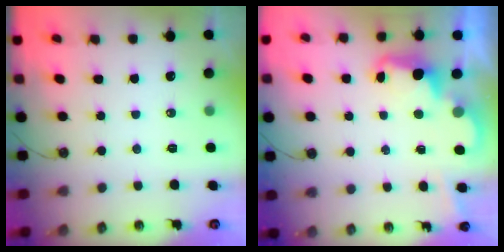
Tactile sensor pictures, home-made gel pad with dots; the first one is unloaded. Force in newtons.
{"total": 2.5, "press": 2.4, "slide": 0.6}